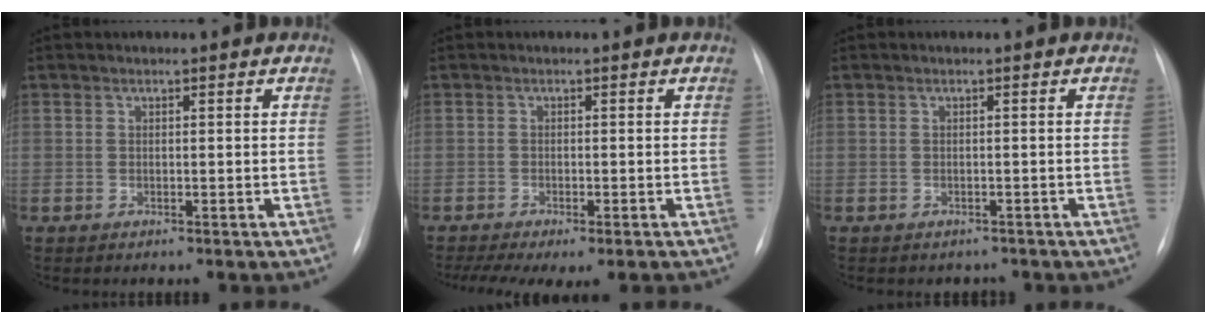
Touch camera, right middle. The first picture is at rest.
{"total": 8.8, "force": [-6.5, 2.4, 5.5], "torque": [-0.086, -0.007, -0.094]}
{"total": 1.9, "force": [-1.5, 1.1, 0.1], "torque": [-0.004, 0.005, -0.019]}